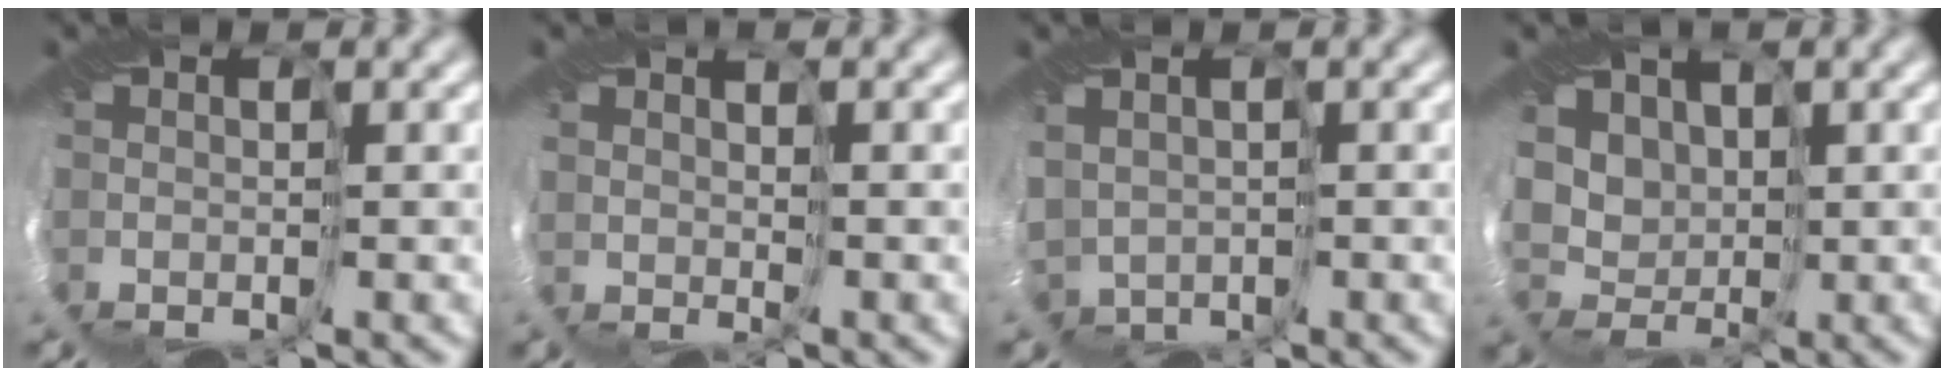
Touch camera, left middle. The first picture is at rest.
{"total": 2.3, "force": [1.6, -0.9, -1.5], "torque": [0.017, 0.005, 0.032]}
{"total": 2.3, "force": [0.7, 2.0, 1.0], "torque": [-0.037, -0.003, 0.010]}
{"total": 3.4, "force": [2.9, 1.5, -1.0], "torque": [-0.015, -0.002, 0.074]}